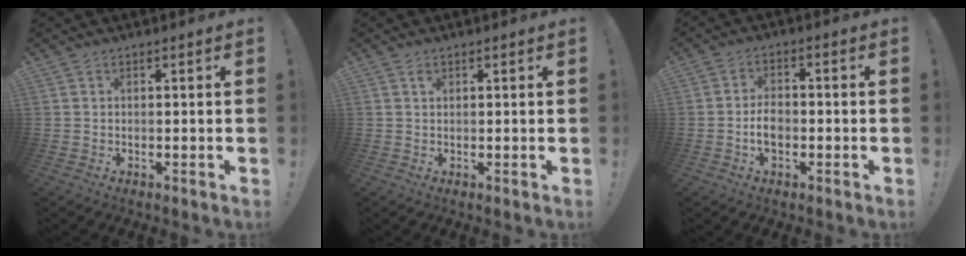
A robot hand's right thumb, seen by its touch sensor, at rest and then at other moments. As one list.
[{"total": 0.8, "force": [0.5, 0.5, 0.3], "torque": [0.002, -0.002, 0.007]}, {"total": 7.2, "force": [-2.1, 4.6, 5.1], "torque": [-0.089, 0.006, -0.038]}]